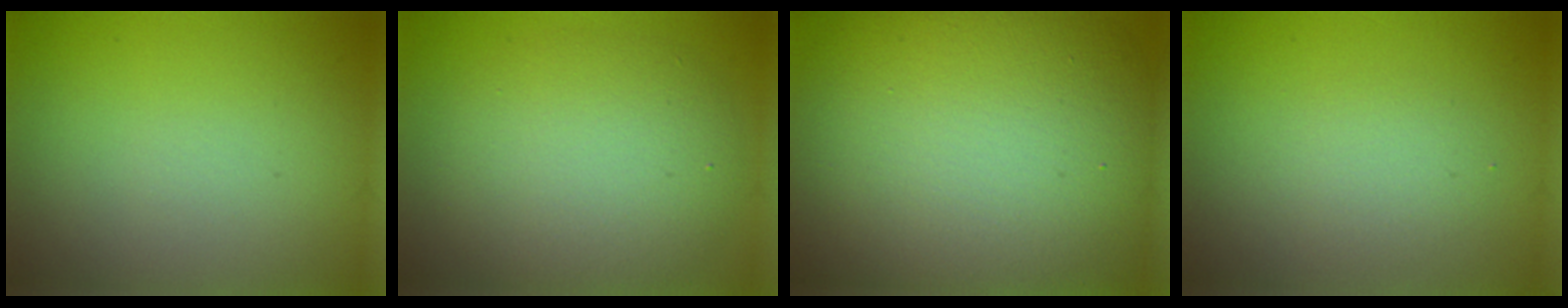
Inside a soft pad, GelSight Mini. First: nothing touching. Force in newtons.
{"total": 6.4, "press": 6.4, "slide": 0.2}
{"total": 18.4, "press": 18.4, "slide": 0.5}
{"total": 1.9, "press": 1.9, "slide": 0.2}